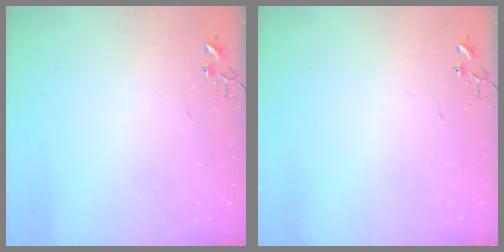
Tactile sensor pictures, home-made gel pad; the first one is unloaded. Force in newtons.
{"total": 0.0}